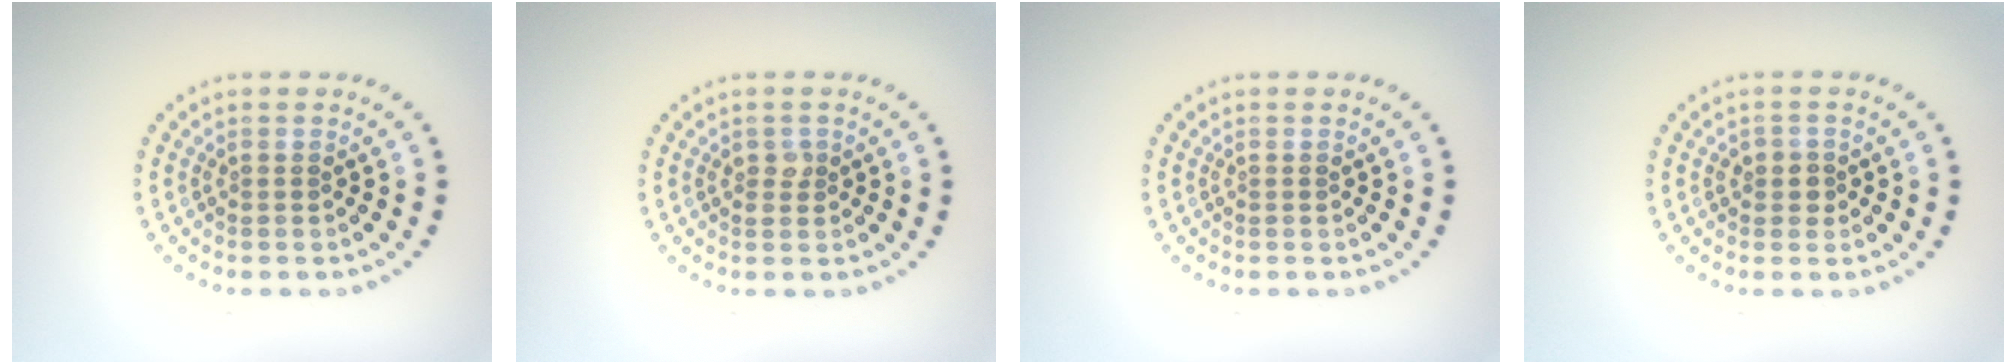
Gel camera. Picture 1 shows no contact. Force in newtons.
{"total": 1.1, "press": 1.1, "slide": 0.1}
{"total": 0.0}
{"total": 1.5, "press": 1.3, "slide": 0.8}